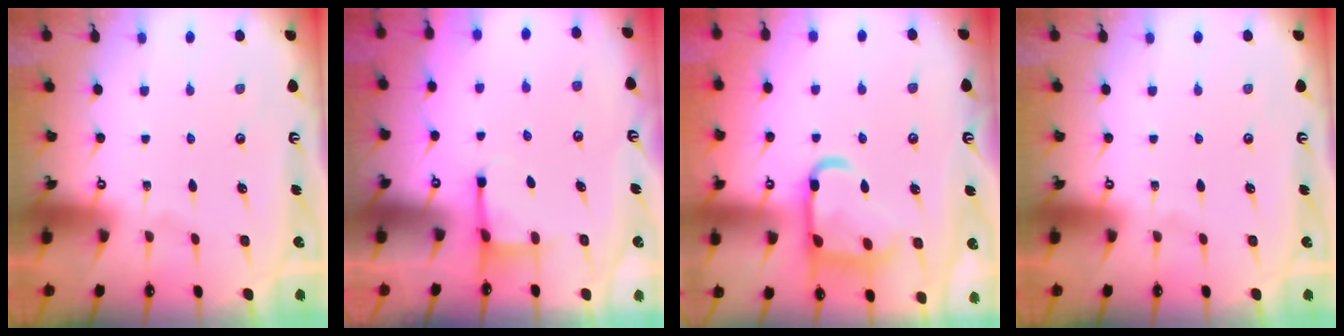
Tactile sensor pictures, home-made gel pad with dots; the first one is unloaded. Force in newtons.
{"total": 2.2, "press": 2.2, "slide": 0.5}
{"total": 17.0, "press": 16.9, "slide": 1.3}
{"total": 0.0}